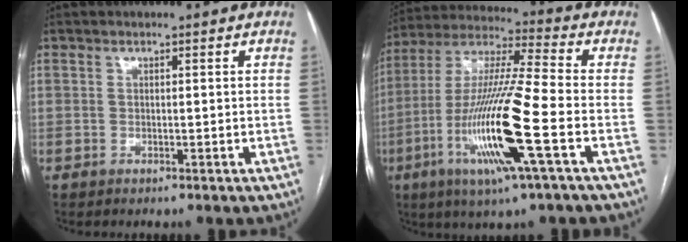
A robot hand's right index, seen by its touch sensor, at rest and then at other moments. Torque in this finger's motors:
{"motor_torque": [2.14, 0.00, 0.93, 0.21]}